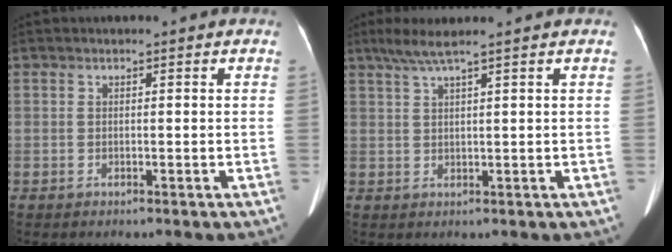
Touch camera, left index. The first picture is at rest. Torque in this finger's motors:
{"motor_torque": [-0.28, -0.21, 0.09, 0.04]}